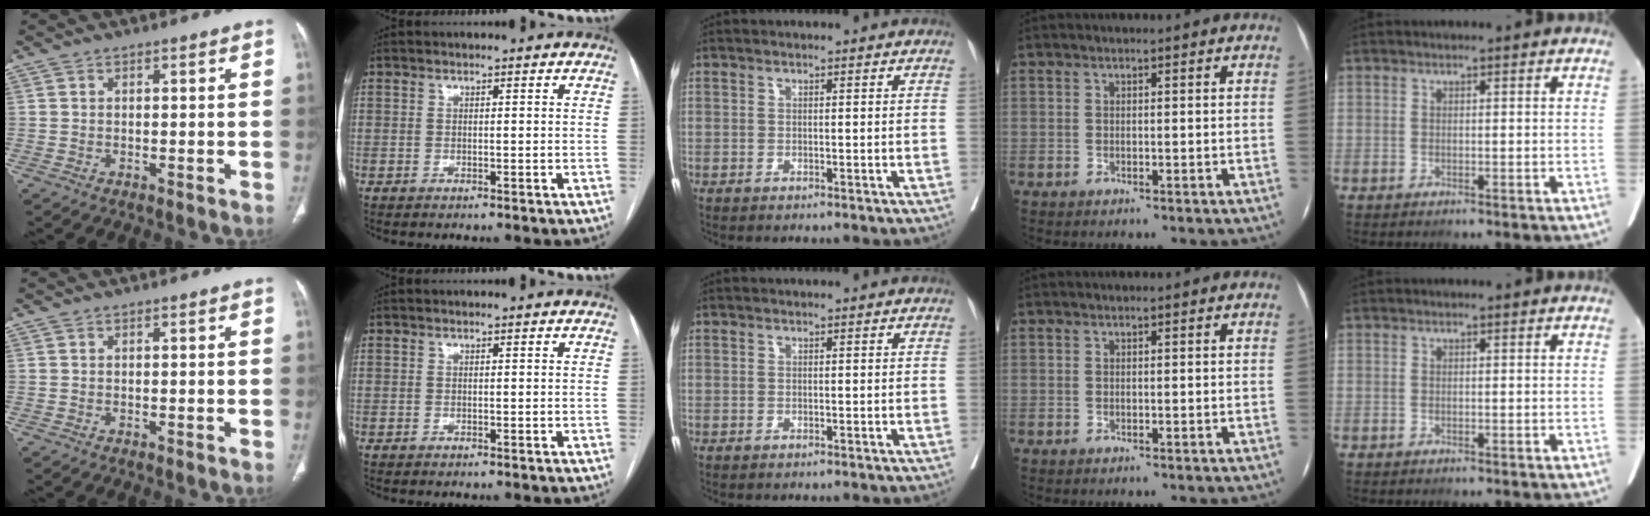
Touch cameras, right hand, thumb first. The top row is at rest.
{}